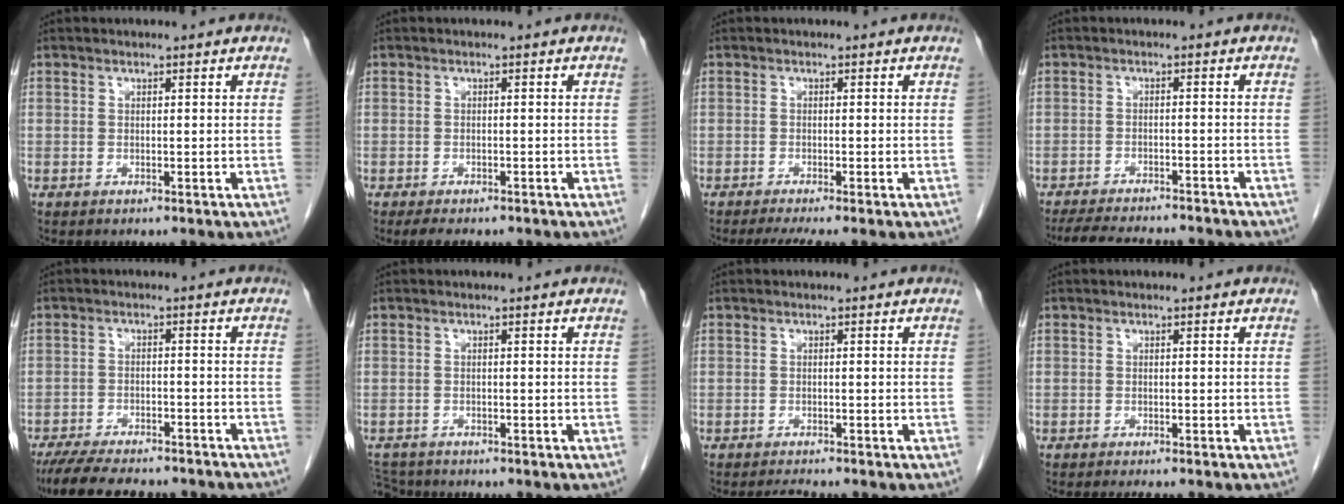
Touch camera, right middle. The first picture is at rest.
{"total": 4.2, "force": [-3.4, 1.5, 2.0], "torque": [-0.030, -0.010, -0.043]}
{"total": 3.5, "force": [-2.8, -0.4, 2.1], "torque": [-0.034, -0.012, -0.046]}
{"total": 13.7, "force": [-12.3, 2.4, 5.5], "torque": [-0.094, -0.013, -0.161]}
{"total": 15.1, "force": [-13.2, 3.5, 6.6], "torque": [-0.128, -0.014, -0.182]}
{"total": 3.4, "force": [-3.2, 1.2, 0.1], "torque": [-0.001, -0.010, -0.057]}
{"total": 1.5, "force": [-1.5, -0.3, 0.3], "torque": [-0.013, -0.010, -0.022]}
{"total": 2.6, "force": [-2.3, 0.3, 1.3], "torque": [-0.016, -0.007, -0.028]}